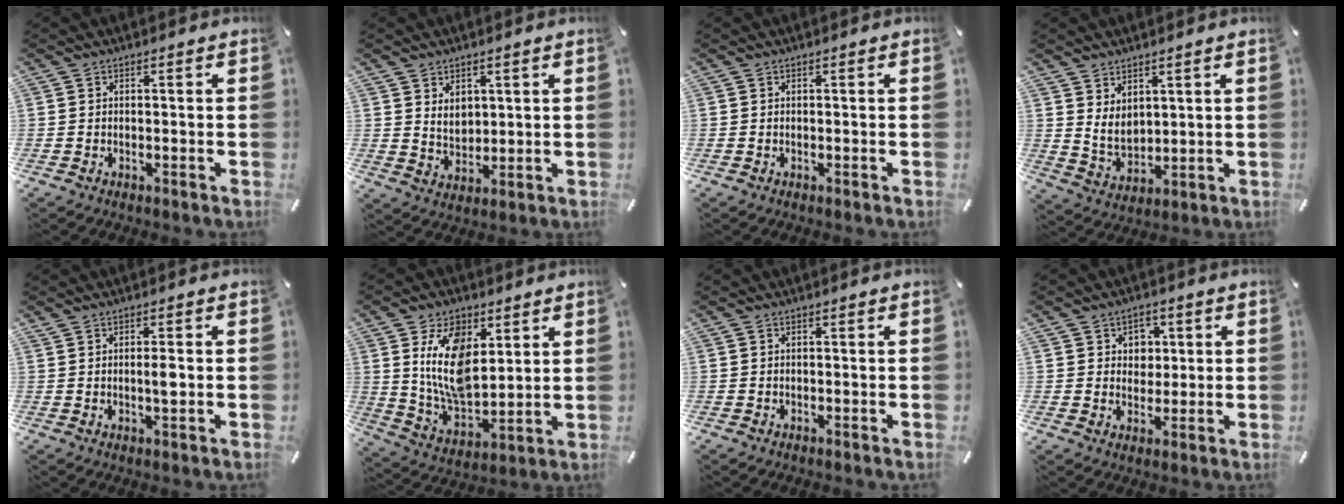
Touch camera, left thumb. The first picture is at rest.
{"total": 5.1, "force": [2.5, 4.0, 1.9], "torque": [-0.027, -0.011, 0.041]}
{"total": 0.0}
{"total": 5.6, "force": [3.7, 3.7, 1.9], "torque": [-0.039, -0.026, 0.066]}
{"total": 2.9, "force": [0.2, 0.6, 2.8], "torque": [-0.052, -0.002, 0.001]}
{"total": 14.7, "force": [5.0, 9.2, 10.3], "torque": [-0.222, -0.014, 0.087]}
{"total": 0.0}
{"total": 5.1, "force": [1.2, 4.7, 1.6], "torque": [-0.020, 0.002, 0.016]}